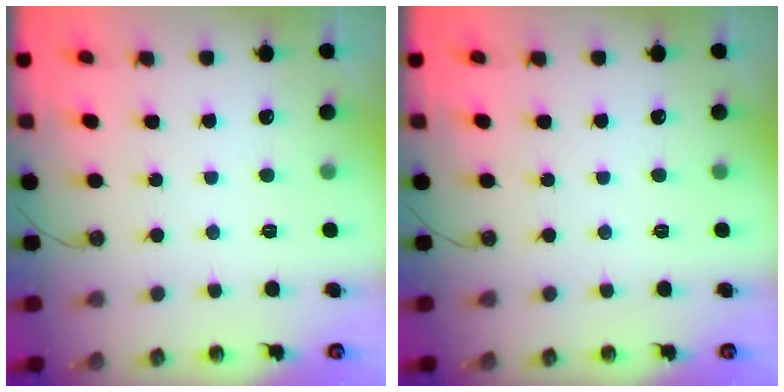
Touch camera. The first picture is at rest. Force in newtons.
{"total": 0.0}